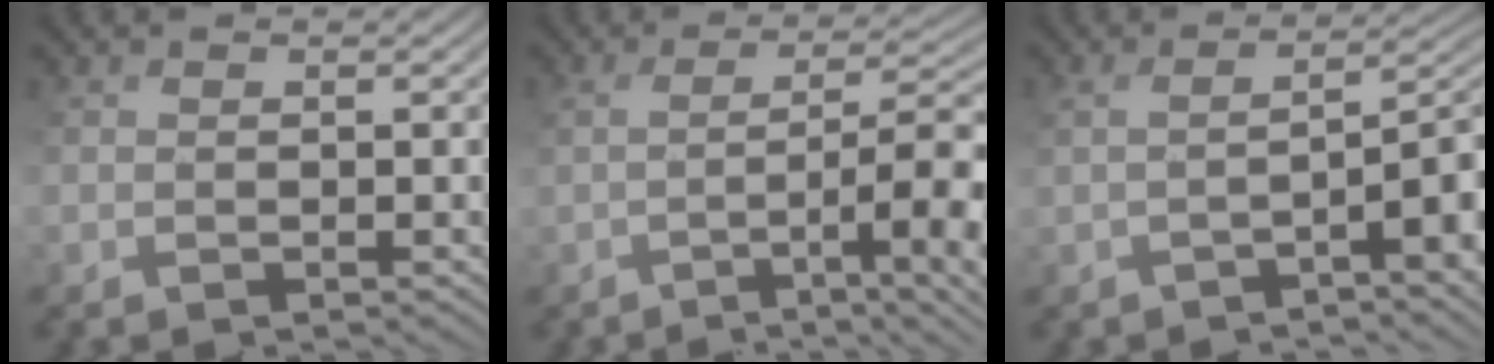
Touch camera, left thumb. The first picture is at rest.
{"total": 10.1, "force": [-3.5, 2.4, 9.2], "torque": [-0.120, 0.017, -0.038]}
{"total": 7.3, "force": [-2.2, 1.7, 6.7], "torque": [-0.089, 0.010, -0.026]}